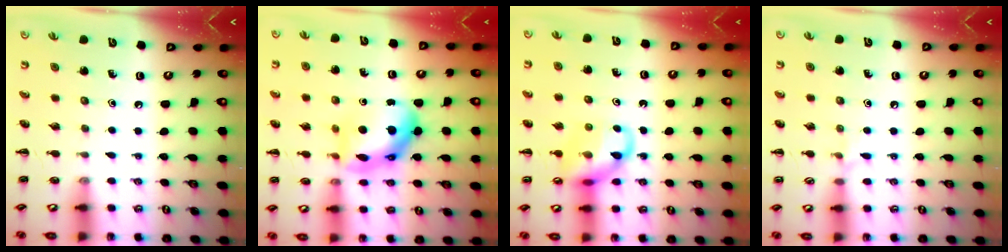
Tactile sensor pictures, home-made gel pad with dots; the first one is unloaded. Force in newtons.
{"total": 12.3, "press": 12.3, "slide": 0.2}
{"total": 11.6, "press": 11.5, "slide": 1.7}
{"total": 4.1, "press": 3.8, "slide": 1.6}